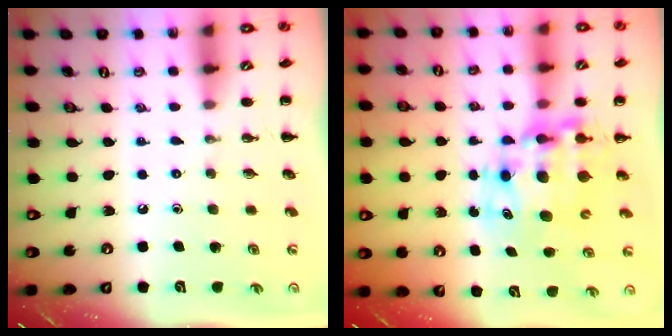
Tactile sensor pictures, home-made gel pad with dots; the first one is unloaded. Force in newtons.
{"total": 10.0, "press": 9.7, "slide": 2.3}